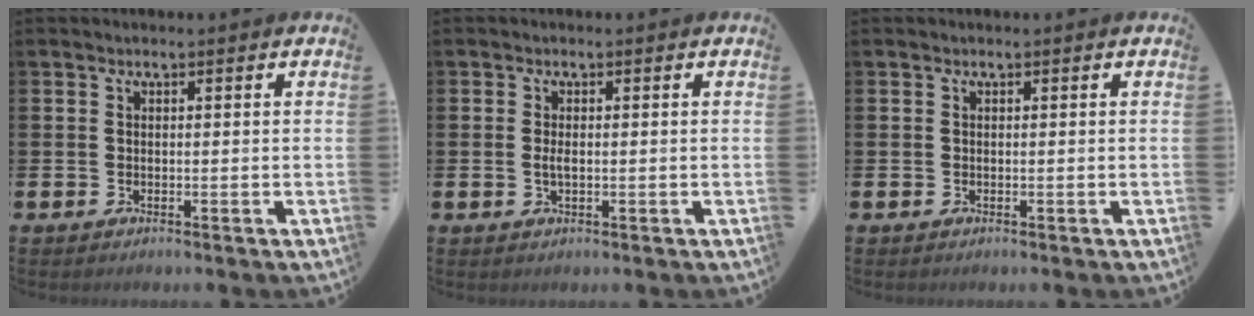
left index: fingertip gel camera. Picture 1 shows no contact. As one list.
[{"total": 1.5, "force": [0.0, 0.6, 1.4], "torque": [-0.023, 0.000, -0.003]}, {"total": 0.0}]